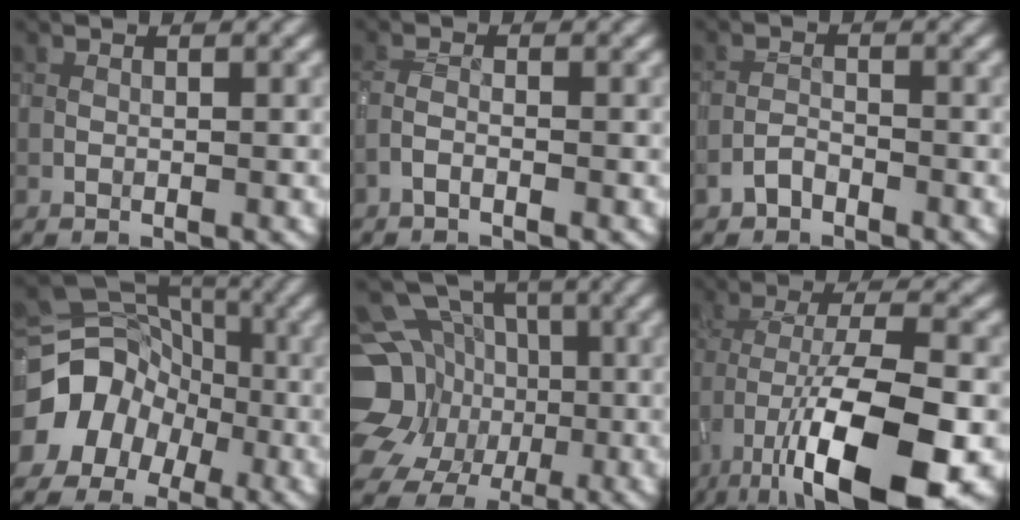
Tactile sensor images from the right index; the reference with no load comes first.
{"total": 1.2, "force": [-0.9, 0.2, 0.8], "torque": [-0.017, 0.002, -0.021]}
{"total": 1.2, "force": [-1.0, 0.6, 0.4], "torque": [-0.004, 0.007, -0.021]}
{"total": 10.2, "force": [-4.0, 8.9, 3.1], "torque": [-0.036, -0.017, -0.086]}
{"total": 12.7, "force": [-1.4, 11.5, 5.3], "torque": [-0.139, 0.012, -0.041]}
{"total": 14.3, "force": [-6.5, 4.8, 11.7], "torque": [-0.209, -0.009, -0.110]}